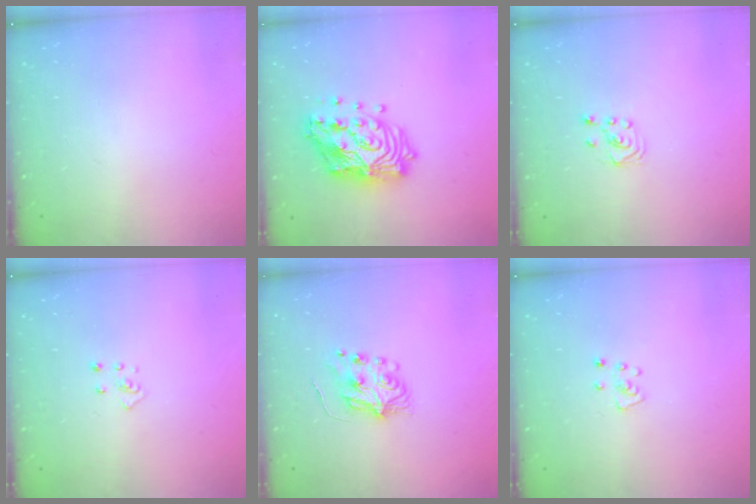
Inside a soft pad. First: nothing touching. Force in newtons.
{"total": 18.1, "press": 18.0, "slide": 1.5}
{"total": 2.3, "press": 2.2, "slide": 0.6}
{"total": 2.5, "press": 2.4, "slide": 0.3}
{"total": 6.4, "press": 6.4, "slide": 0.5}
{"total": 3.9, "press": 3.9, "slide": 0.2}